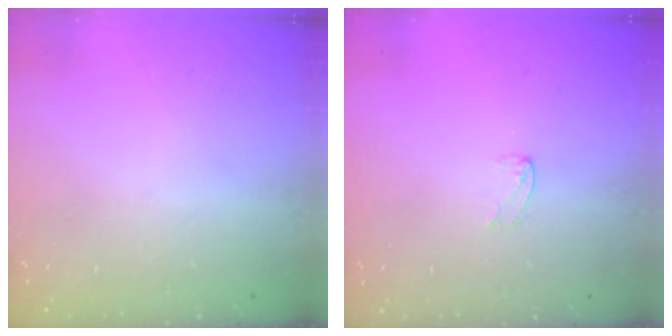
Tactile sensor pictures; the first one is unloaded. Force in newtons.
{"total": 2.7, "press": 2.7, "slide": 0.2}